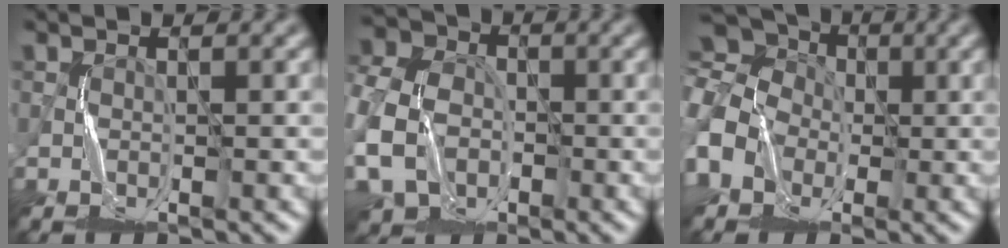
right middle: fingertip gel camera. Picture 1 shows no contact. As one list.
[{"total": 11.5, "force": [-3.2, 9.1, 6.2], "torque": [-0.165, -0.027, -0.073]}, {"total": 10.5, "force": [-1.2, 8.9, 5.4], "torque": [-0.137, 0.018, -0.054]}]